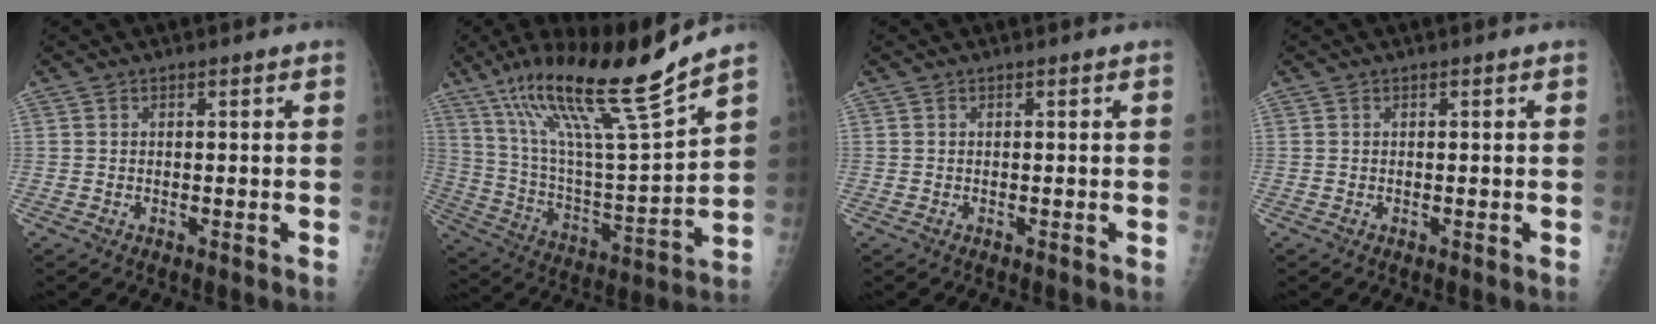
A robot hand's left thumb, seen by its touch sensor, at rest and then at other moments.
{"total": 21.7, "force": [15.9, 1.0, 14.8], "torque": [-0.235, -0.072, 0.290]}
{"total": 0.0}
{"total": 0.0}